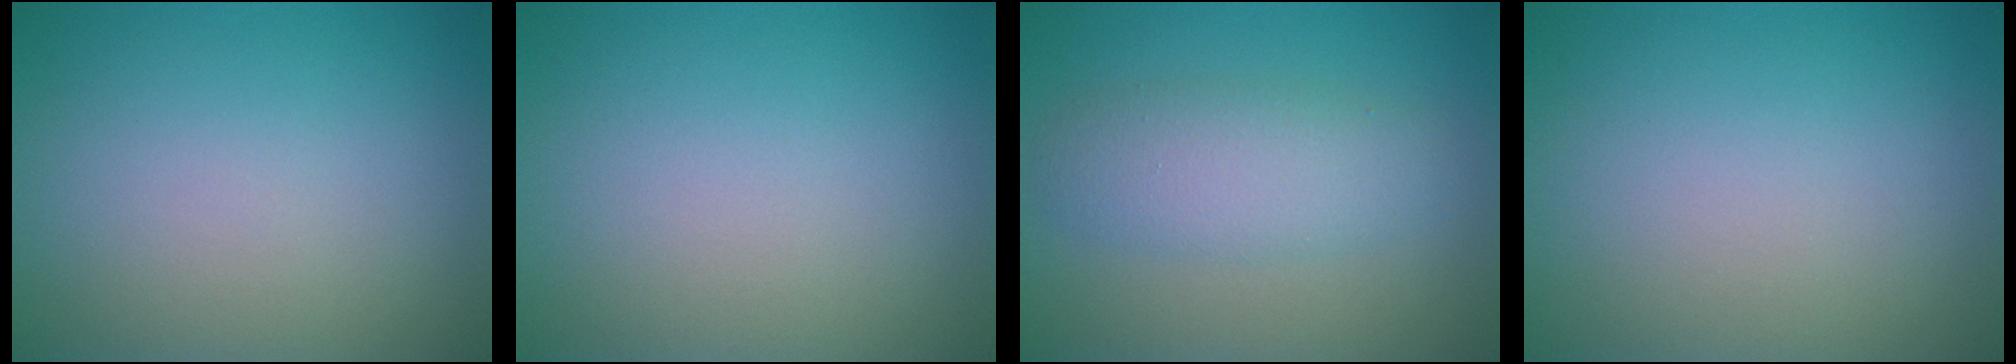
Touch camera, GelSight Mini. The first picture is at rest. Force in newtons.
{"total": 0.0}
{"total": 3.9, "press": 3.9, "slide": 0.0}
{"total": 0.0}